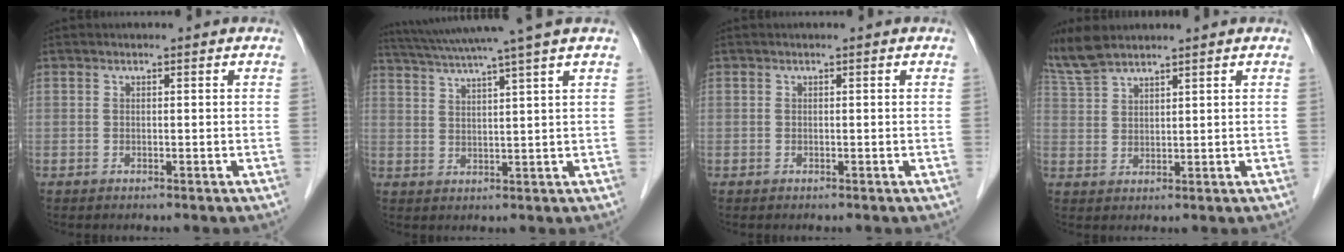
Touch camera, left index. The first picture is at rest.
{"total": 12.1, "force": [10.0, -2.2, 6.5], "torque": [-0.115, 0.007, 0.148]}
{"total": 0.0}
{"total": 6.0, "force": [5.5, 0.9, 2.2], "torque": [-0.064, 0.019, 0.122]}